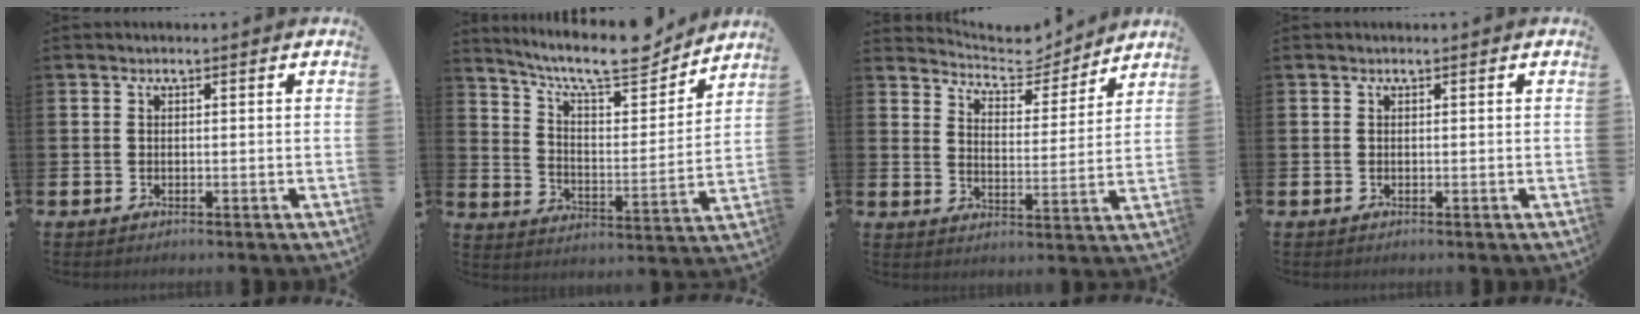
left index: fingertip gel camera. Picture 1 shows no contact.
{"total": 10.3, "force": [9.1, 2.3, 4.2], "torque": [-0.098, -0.065, 0.155]}
{"total": 5.8, "force": [5.3, 2.0, 0.8], "torque": [-0.034, -0.046, 0.088]}
{"total": 0.0}